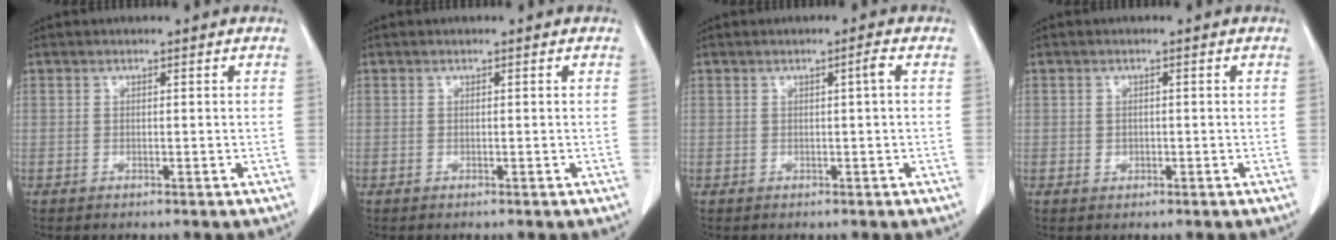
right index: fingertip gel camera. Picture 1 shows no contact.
{"total": 0.0}
{"total": 1.2, "force": [0.2, -0.2, 1.2], "torque": [-0.019, 0.002, 0.003]}
{"total": 1.1, "force": [-0.2, 1.0, 0.3], "torque": [-0.006, 0.002, -0.001]}